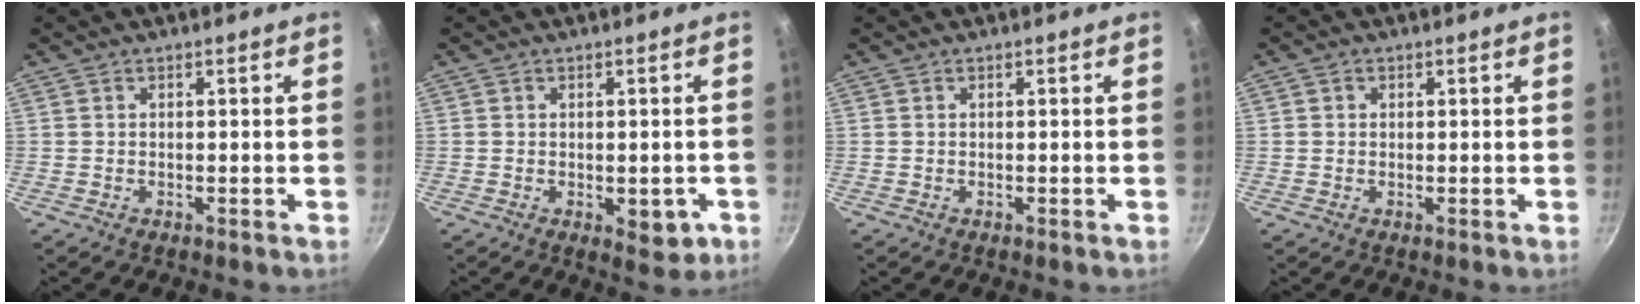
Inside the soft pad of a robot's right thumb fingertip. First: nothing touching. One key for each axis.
{"total": 4.4, "fx": -1.0, "fy": 2.5, "fz": 3.4, "tx": -0.031, "ty": -0.001, "tz": -0.008}
{"total": 0.0}
{"total": 0.9, "fx": 0.2, "fy": 0.9, "fz": 0.2, "tx": 0.000, "ty": 0.002, "tz": 0.001}